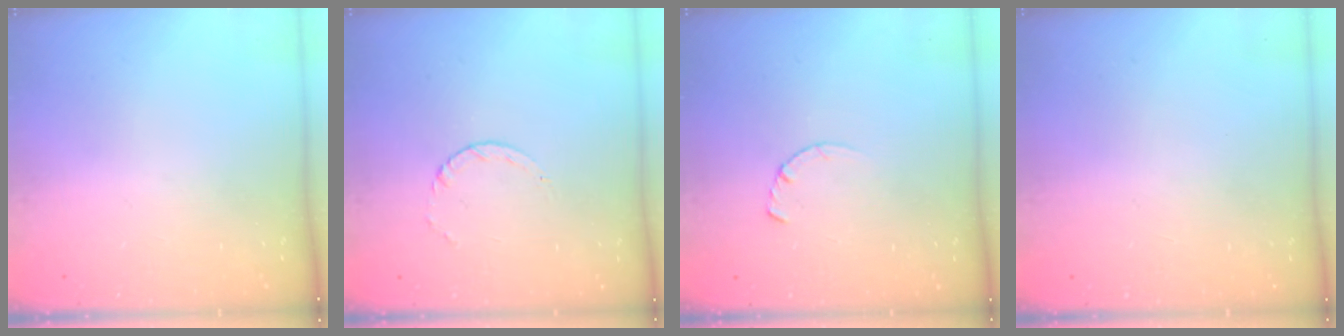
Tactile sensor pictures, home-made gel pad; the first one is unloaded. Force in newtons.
{"total": 2.4, "press": 2.4, "slide": 0.3}
{"total": 2.8, "press": 2.8, "slide": 0.4}
{"total": 2.6, "press": 2.6, "slide": 0.2}